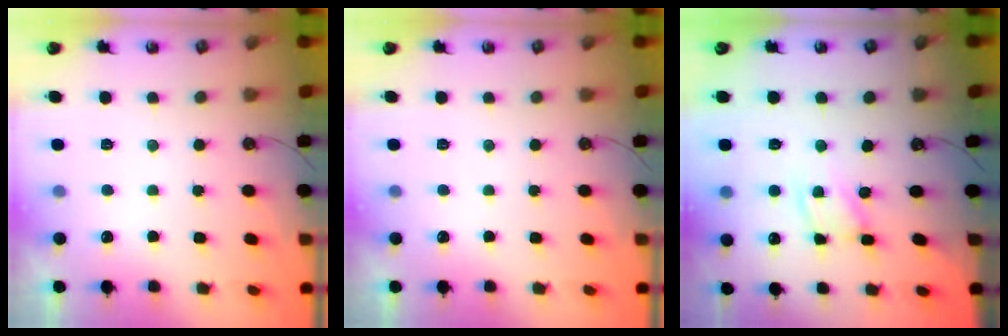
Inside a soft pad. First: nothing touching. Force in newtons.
{"total": 0.0}
{"total": 5.3, "press": 5.3, "slide": 0.3}